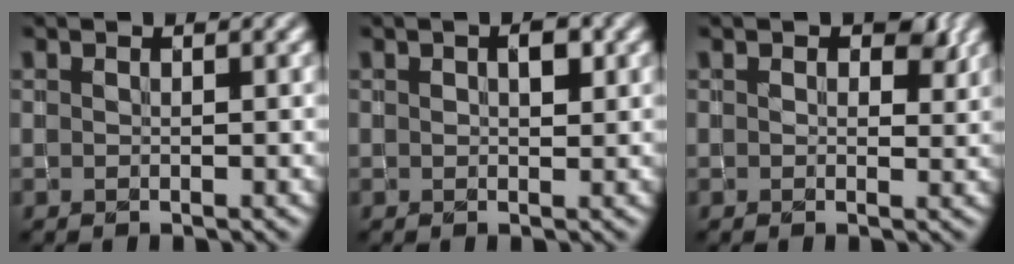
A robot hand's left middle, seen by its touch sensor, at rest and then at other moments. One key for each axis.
{"total": 1.6, "fx": 0.4, "fy": 0.9, "fz": 1.3, "tx": -0.019, "ty": 0.004, "tz": 0.008}
{"total": 2.3, "fx": 0.8, "fy": 1.6, "fz": 1.4, "tx": -0.017, "ty": -0.001, "tz": 0.014}